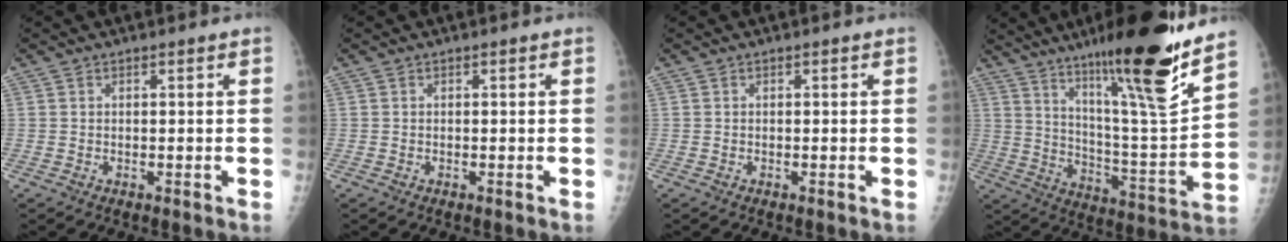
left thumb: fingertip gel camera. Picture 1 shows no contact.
{"total": 0.0}
{"total": 0.0}
{"total": 23.0, "force": [15.8, 2.0, 16.6], "torque": [-0.230, -0.082, 0.260]}